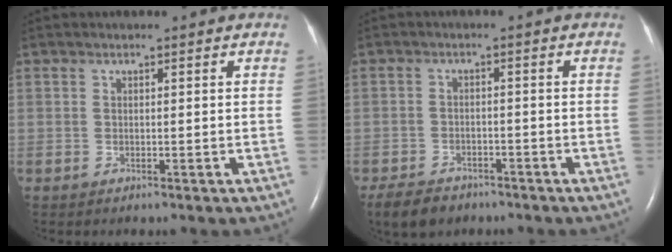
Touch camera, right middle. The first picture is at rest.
{"total": 6.4, "force": [-5.0, 3.3, 2.2], "torque": [-0.040, -0.004, -0.079]}